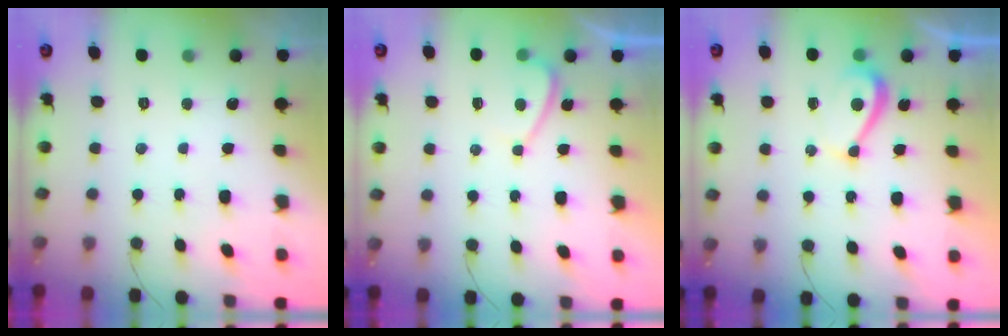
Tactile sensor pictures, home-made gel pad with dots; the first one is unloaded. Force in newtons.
{"total": 1.9, "press": 1.8, "slide": 0.7}
{"total": 4.7, "press": 4.7, "slide": 0.5}